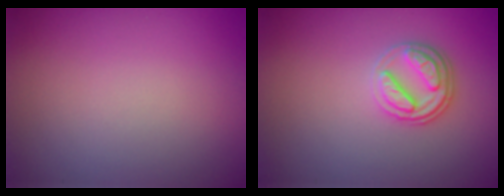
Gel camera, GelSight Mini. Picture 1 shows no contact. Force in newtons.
{"total": 2.8, "press": 2.6, "slide": 1.1}